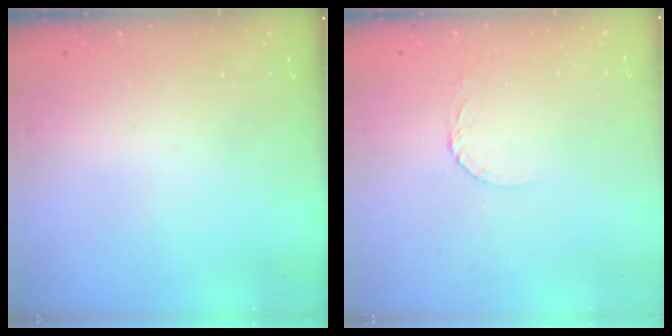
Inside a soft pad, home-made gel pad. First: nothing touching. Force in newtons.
{"total": 2.6, "press": 2.6, "slide": 0.1}